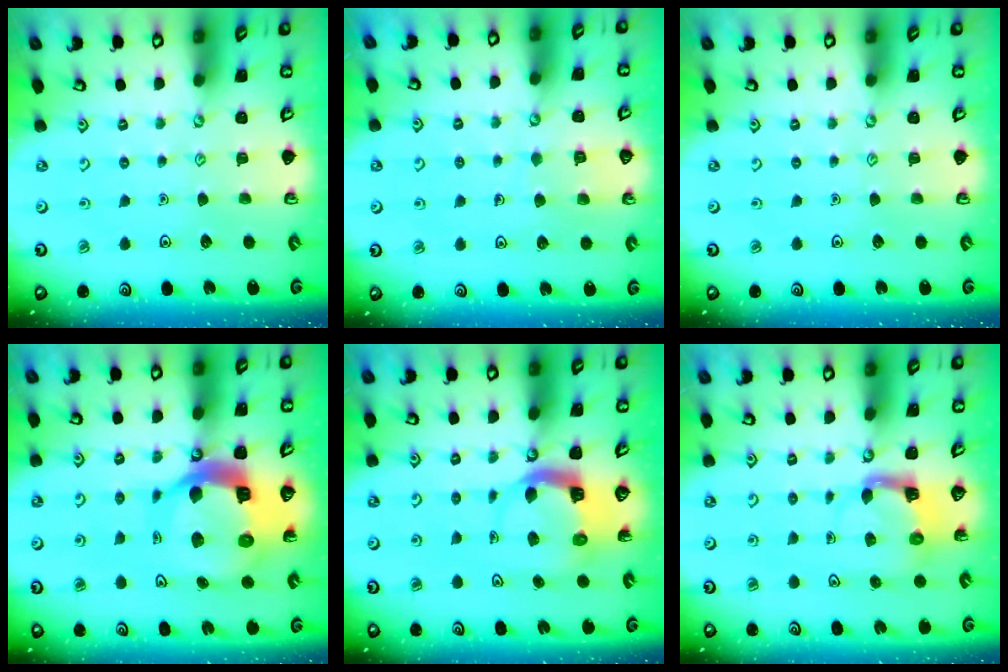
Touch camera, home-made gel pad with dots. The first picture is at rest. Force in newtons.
{"total": 6.5, "press": 6.5, "slide": 0.4}
{"total": 0.0}
{"total": 14.9, "press": 14.8, "slide": 1.8}
{"total": 5.7, "press": 5.6, "slide": 0.5}
{"total": 3.9, "press": 3.9, "slide": 0.8}